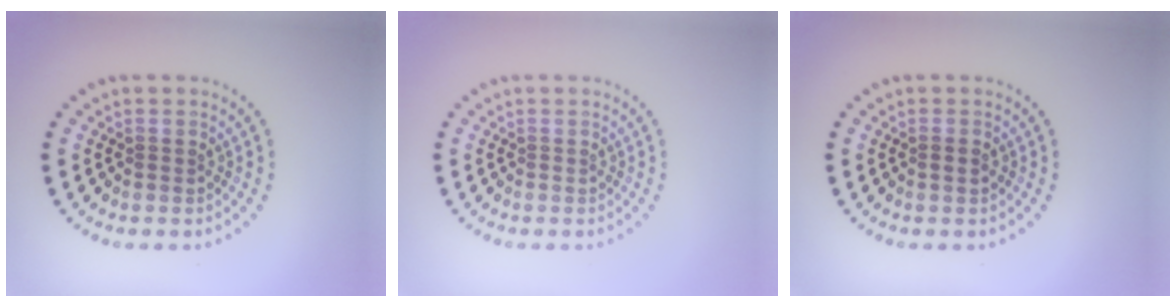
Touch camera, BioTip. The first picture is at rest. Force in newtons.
{"total": 0.0}
{"total": 0.8, "press": 0.8, "slide": 0.1}